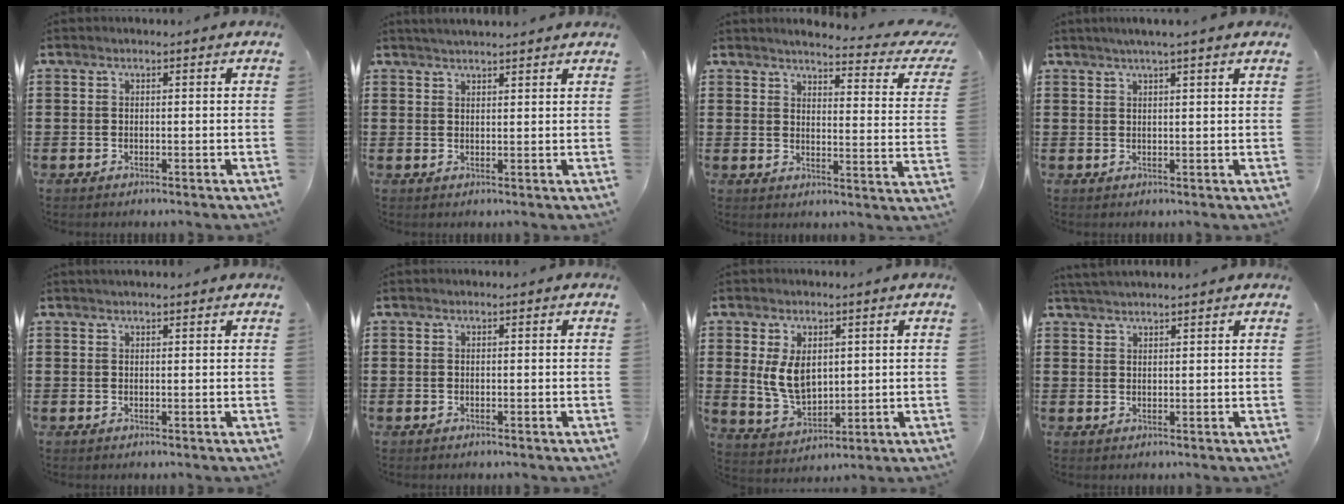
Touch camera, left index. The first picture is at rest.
{"total": 1.9, "force": [1.9, -0.2, 0.3], "torque": [-0.009, 0.002, 0.036]}
{"total": 3.8, "force": [3.3, 0.0, 2.0], "torque": [-0.040, -0.030, 0.047]}
{"total": 2.2, "force": [1.8, -0.4, 1.3], "torque": [-0.028, 0.003, 0.033]}
{"total": 0.9, "force": [0.8, 0.1, 0.3], "torque": [-0.006, 0.001, 0.015]}
{"total": 0.0}
{"total": 6.8, "force": [1.8, 4.4, 4.8], "torque": [-0.108, 0.003, 0.029]}
{"total": 2.0, "force": [2.0, -0.1, 0.4], "torque": [-0.011, 0.003, 0.039]}